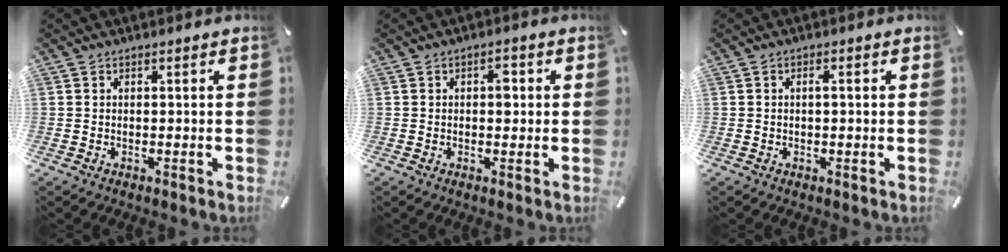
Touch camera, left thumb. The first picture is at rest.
{"total": 2.9, "force": [0.3, 1.8, 2.2], "torque": [-0.022, -0.001, -0.002]}
{"total": 1.4, "force": [0.1, 0.6, 1.2], "torque": [-0.023, 0.003, 0.000]}